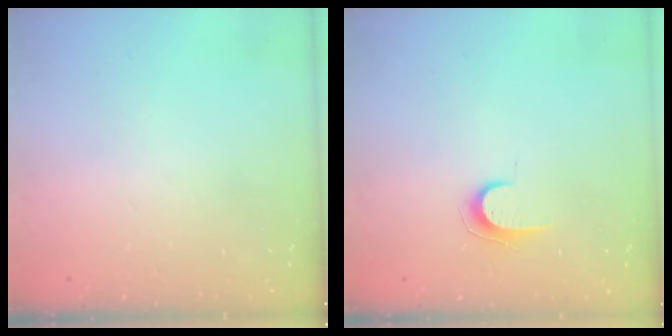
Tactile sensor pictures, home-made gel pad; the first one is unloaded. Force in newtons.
{"total": 6.7, "press": 6.7, "slide": 0.7}